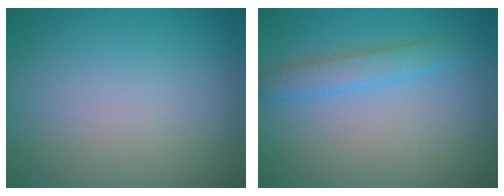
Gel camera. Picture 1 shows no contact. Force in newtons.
{"total": 2.5, "press": 2.5, "slide": 0.1}